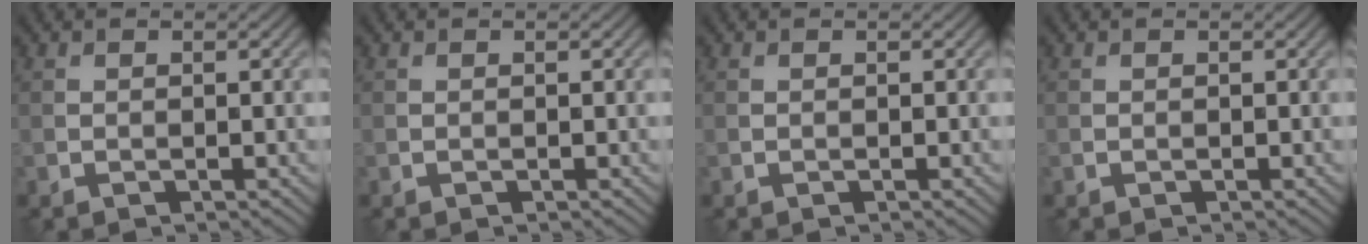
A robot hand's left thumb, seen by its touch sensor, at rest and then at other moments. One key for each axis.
{"total": 0.0}
{"total": 0.0}
{"total": 0.0}